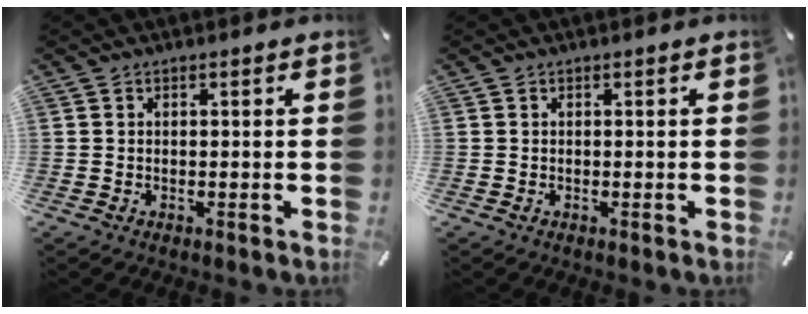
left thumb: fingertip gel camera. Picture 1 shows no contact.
{"total": 0.0}